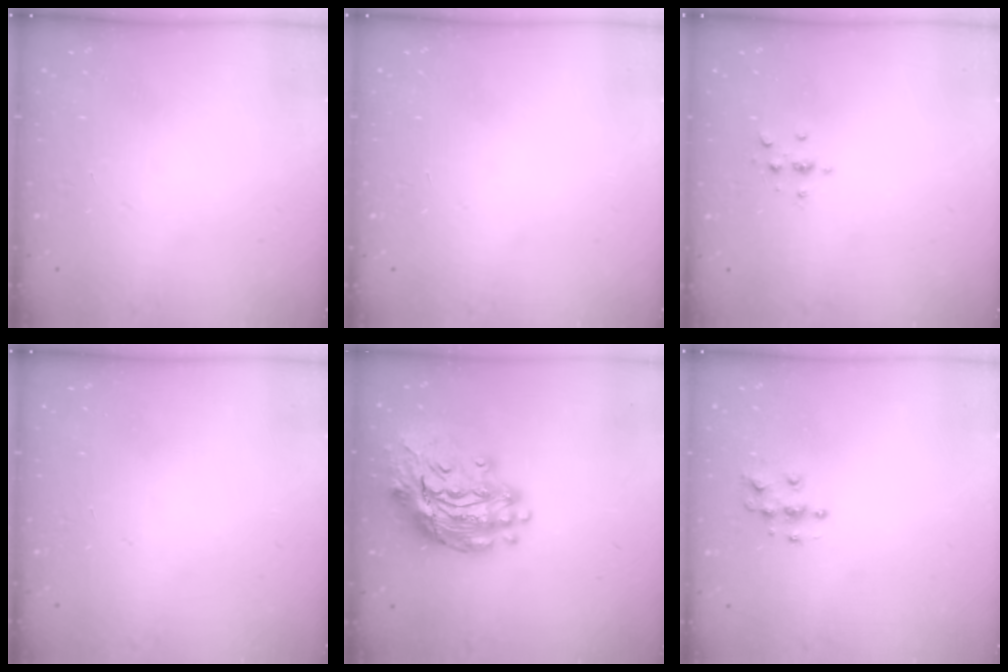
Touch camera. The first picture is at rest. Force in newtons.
{"total": 0.0}
{"total": 2.3, "press": 2.3, "slide": 0.2}
{"total": 0.0}
{"total": 16.6, "press": 16.5, "slide": 1.7}
{"total": 4.9, "press": 4.9, "slide": 0.1}